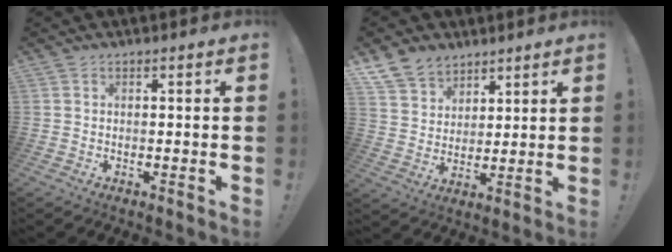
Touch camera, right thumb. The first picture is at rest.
{"total": 10.3, "force": [7.8, 6.4, 2.3], "torque": [-0.052, -0.055, 0.156]}